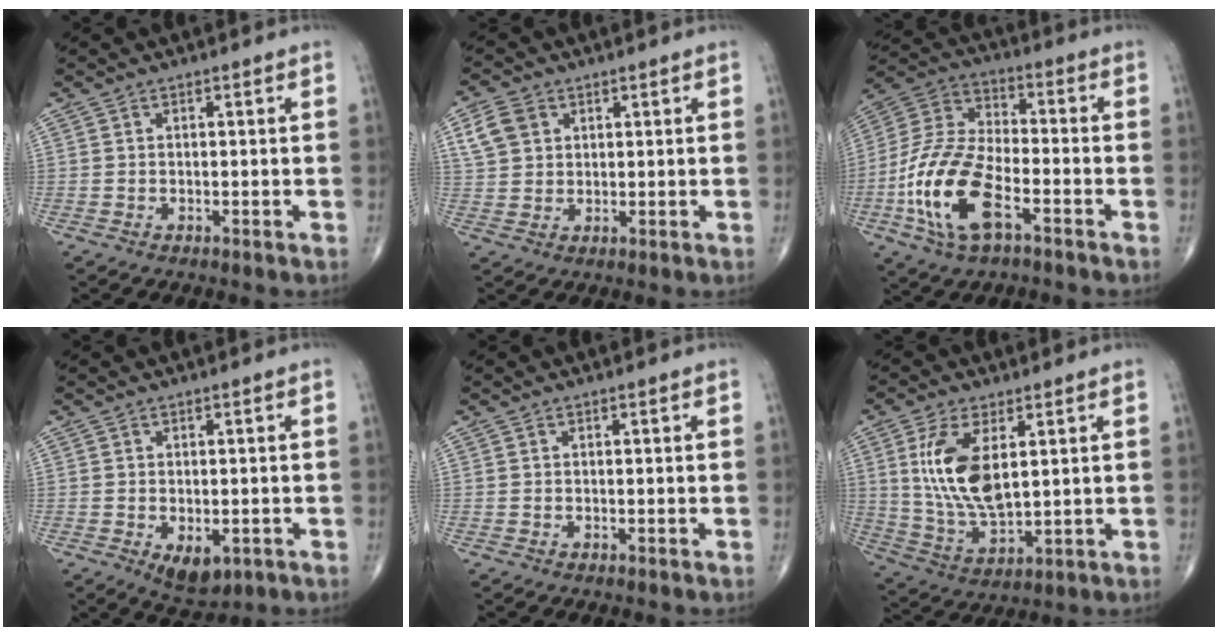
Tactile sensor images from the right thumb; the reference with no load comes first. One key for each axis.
{"total": 6.0, "fx": 2.5, "fy": 4.6, "fz": 3.0, "tx": -0.045, "ty": 0.000, "tz": 0.051}
{"total": 17.4, "fx": -6.6, "fy": 8.0, "fz": 13.9, "tx": -0.291, "ty": 0.027, "tz": -0.127}
{"total": 5.4, "fx": -1.7, "fy": 3.1, "fz": 4.1, "tx": -0.052, "ty": -0.006, "tz": -0.013}
{"total": 0.0}
{"total": 13.4, "fx": 3.4, "fy": 6.3, "fz": 11.3, "tx": -0.225, "ty": -0.021, "tz": 0.078}